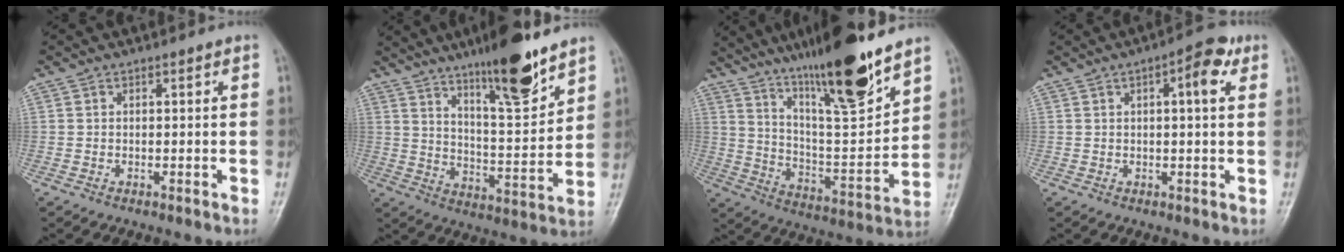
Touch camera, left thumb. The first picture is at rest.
{"total": 15.3, "force": [10.8, 3.2, 10.4], "torque": [-0.144, -0.071, 0.180]}
{"total": 21.0, "force": [15.4, 2.9, 14.1], "torque": [-0.202, -0.084, 0.265]}
{"total": 6.1, "force": [2.3, 1.9, 5.3], "torque": [-0.066, 0.006, 0.025]}